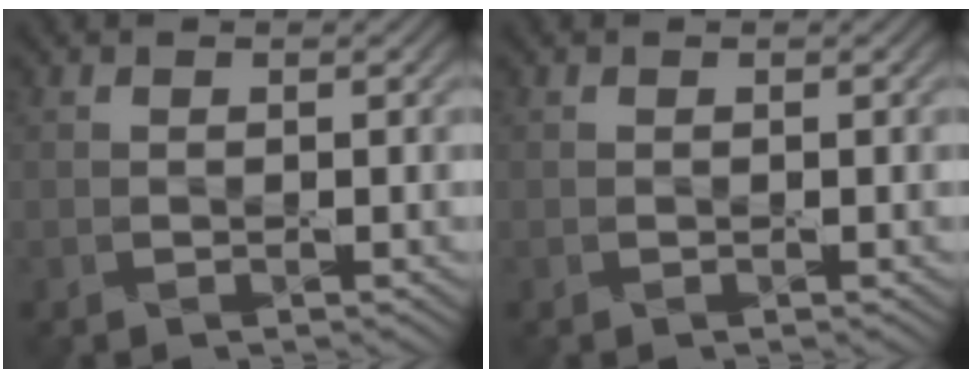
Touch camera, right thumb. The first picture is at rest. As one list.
[{"total": 0.0}]